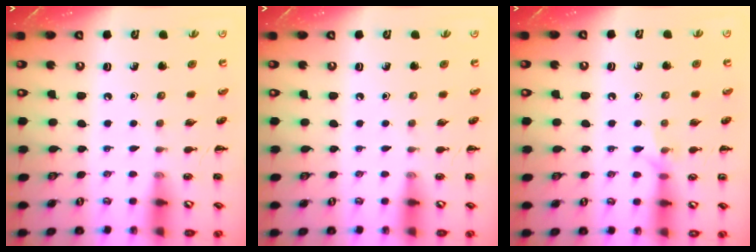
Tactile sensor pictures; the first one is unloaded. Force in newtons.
{"total": 0.0}
{"total": 5.9, "press": 5.8, "slide": 1.1}